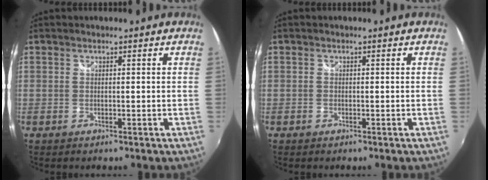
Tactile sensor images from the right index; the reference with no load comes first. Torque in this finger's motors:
{"motor_torque": [0.16, -0.04, 0.09, 0.00]}